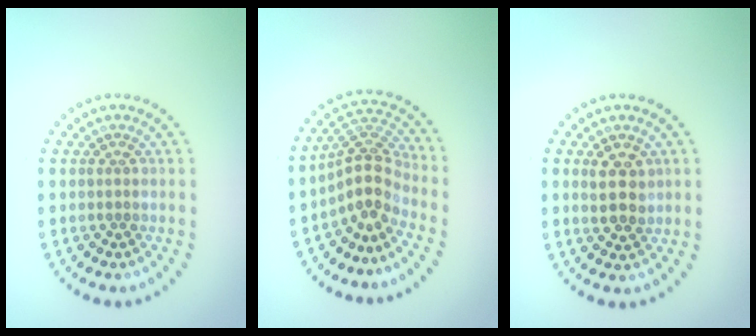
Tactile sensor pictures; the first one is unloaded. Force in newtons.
{"total": 3.9, "press": 2.9, "slide": 2.7}
{"total": 2.7, "press": 2.6, "slide": 0.7}